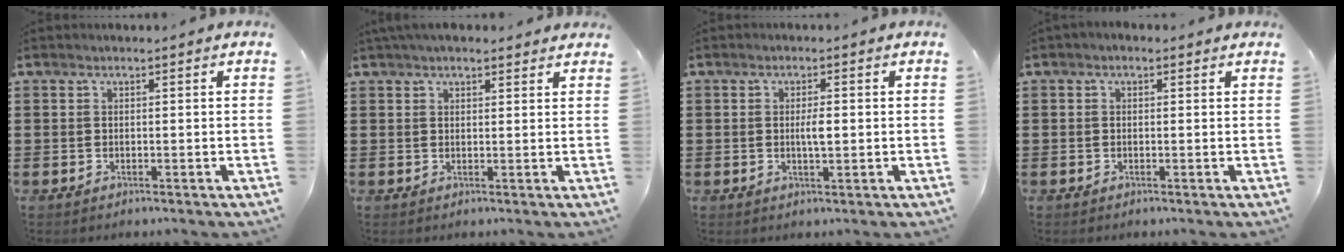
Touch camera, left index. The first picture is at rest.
{"total": 2.9, "force": [2.4, 1.1, 1.2], "torque": [-0.029, 0.004, 0.044]}
{"total": 2.7, "force": [0.0, 0.8, 2.6], "torque": [-0.050, 0.000, -0.001]}
{"total": 0.7, "force": [-0.3, 0.6, 0.3], "torque": [-0.008, 0.003, -0.007]}